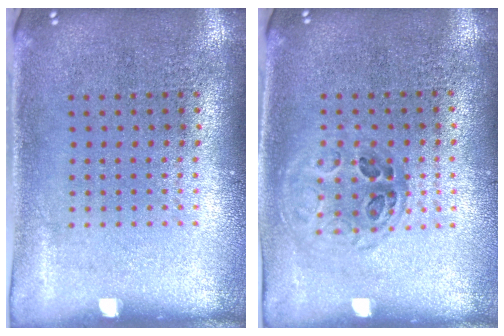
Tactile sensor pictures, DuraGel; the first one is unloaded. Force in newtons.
{"total": 1.0, "press": 1.0, "slide": 0.2}